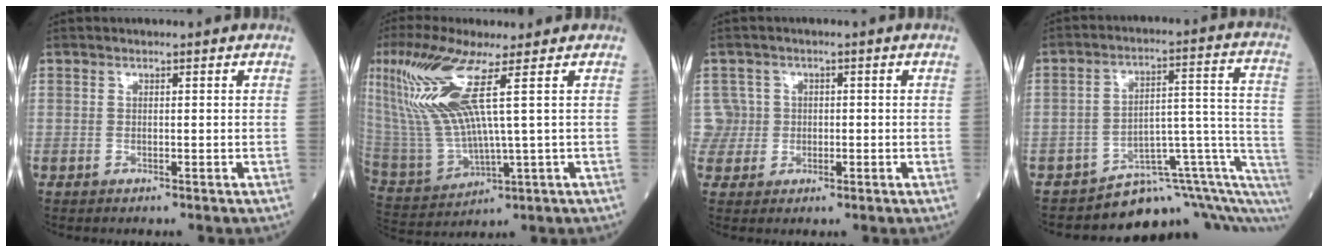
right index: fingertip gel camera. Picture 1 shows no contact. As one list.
[{"total": 13.8, "force": [5.6, 0.9, 12.6], "torque": [-0.301, -0.002, 0.119]}, {"total": 3.7, "force": [0.4, 3.6, -0.5], "torque": [0.023, 0.012, 0.007]}, {"total": 13.0, "force": [-10.8, 3.9, 6.0], "torque": [-0.041, 0.097, -0.137]}]